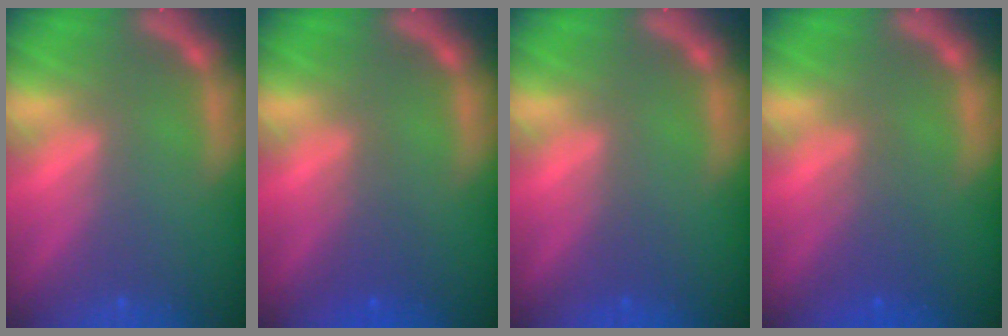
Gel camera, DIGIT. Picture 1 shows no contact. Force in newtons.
{"total": 2.0}
{"total": 1.0}
{"total": 2.5}